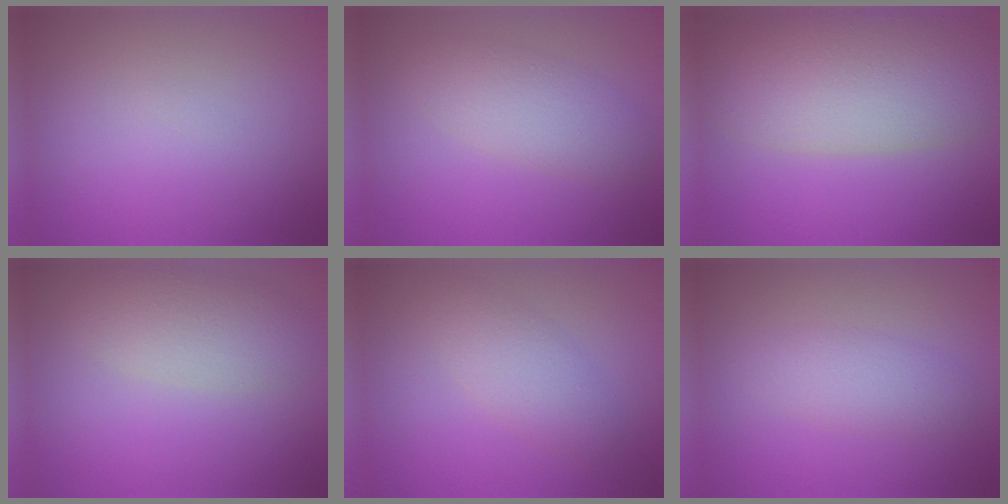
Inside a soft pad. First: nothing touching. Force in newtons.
{"total": 3.4, "press": 3.4, "slide": 0.1}
{"total": 9.1, "press": 9.1, "slide": 0.5}
{"total": 3.8, "press": 3.8, "slide": 0.3}
{"total": 2.7, "press": 2.7, "slide": 0.2}
{"total": 2.3, "press": 2.3, "slide": 0.1}